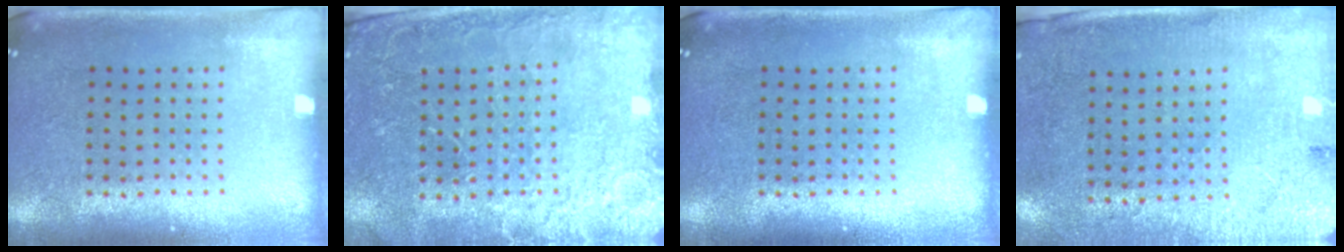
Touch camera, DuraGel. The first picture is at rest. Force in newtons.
{"total": 2.8, "press": 2.8, "slide": 0.2}
{"total": 0.0}
{"total": 2.6, "press": 2.2, "slide": 1.4}